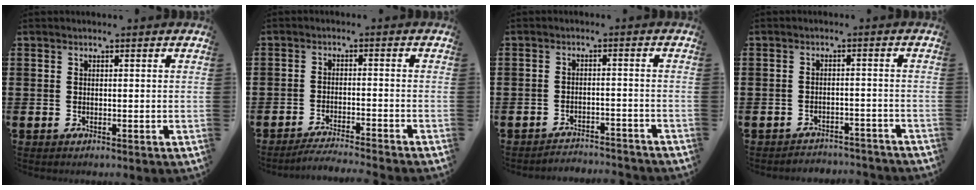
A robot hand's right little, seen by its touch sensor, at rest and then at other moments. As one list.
[{"total": 2.6, "force": [-2.5, -0.4, 0.6], "torque": [-0.010, 0.002, -0.050]}, {"total": 2.4, "force": [-2.4, -0.1, -0.2], "torque": [-0.003, 0.005, -0.053]}, {"total": 2.3, "force": [-2.3, 0.1, -0.2], "torque": [-0.004, 0.003, -0.051]}]